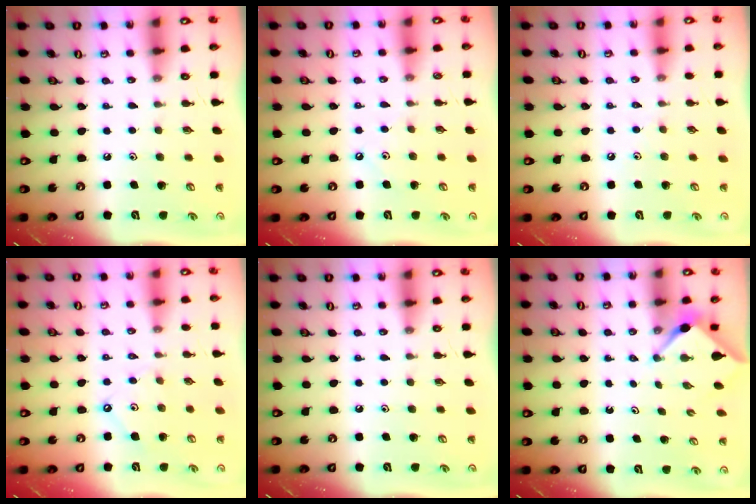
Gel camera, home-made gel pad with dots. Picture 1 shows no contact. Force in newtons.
{"total": 3.0, "press": 3.0, "slide": 0.4}
{"total": 2.4, "press": 2.3, "slide": 0.5}
{"total": 5.0, "press": 4.9, "slide": 0.6}
{"total": 0.0}
{"total": 2.9, "press": 2.9, "slide": 0.3}